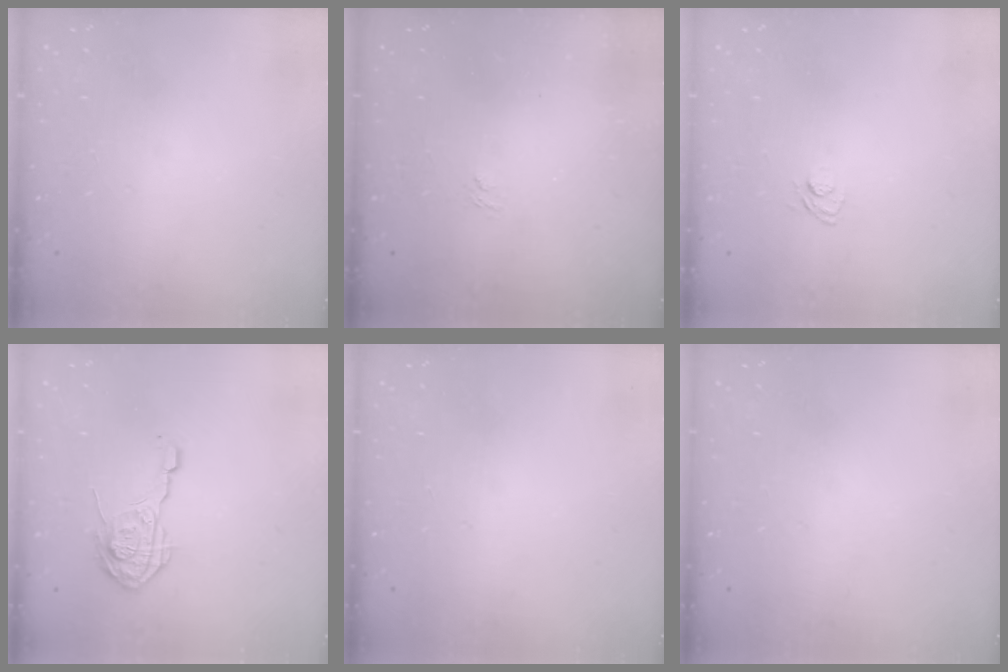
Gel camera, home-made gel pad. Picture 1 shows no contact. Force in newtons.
{"total": 1.1, "press": 0.1, "slide": 1.1}
{"total": 5.4, "press": 5.3, "slide": 1.2}
{"total": 12.2, "press": 12.2, "slide": 0.5}
{"total": 0.0}
{"total": 0.0}